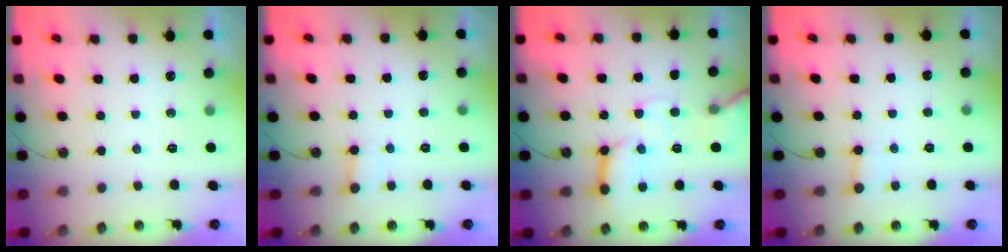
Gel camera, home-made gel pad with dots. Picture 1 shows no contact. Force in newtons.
{"total": 2.6, "press": 2.6, "slide": 0.2}
{"total": 12.2, "press": 12.2, "slide": 1.1}
{"total": 2.4, "press": 2.4, "slide": 0.1}